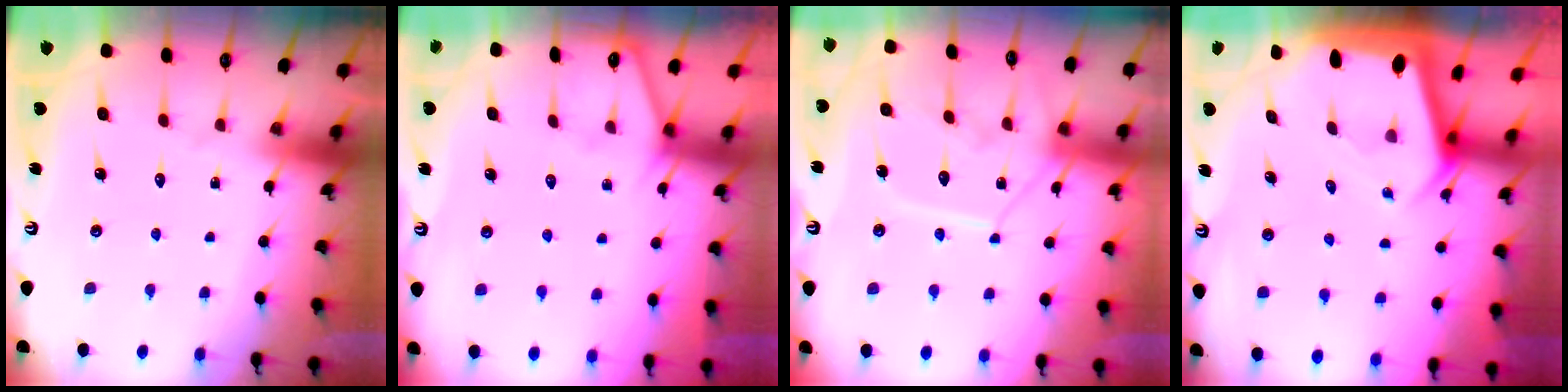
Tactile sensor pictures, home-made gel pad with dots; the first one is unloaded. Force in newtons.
{"total": 2.4, "press": 2.3, "slide": 0.4}
{"total": 11.3, "press": 11.3, "slide": 0.6}
{"total": 3.0, "press": 3.0, "slide": 0.1}